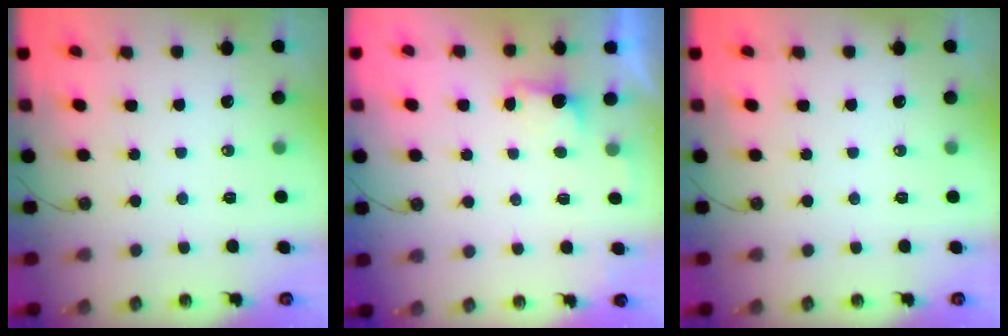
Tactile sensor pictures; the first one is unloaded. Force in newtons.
{"total": 1.4, "press": 1.1, "slide": 0.9}
{"total": 0.0}